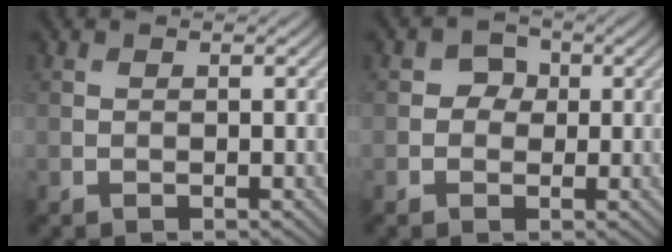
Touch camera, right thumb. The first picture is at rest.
{"total": 2.3, "force": [0.1, 2.2, 0.8], "torque": [-0.005, 0.004, -0.010]}